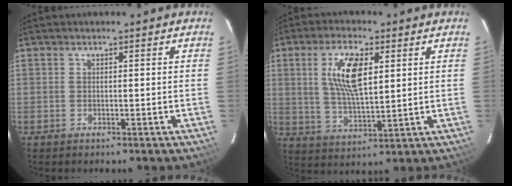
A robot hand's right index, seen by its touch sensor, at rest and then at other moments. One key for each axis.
{"total": 10.4, "fx": 3.2, "fy": 4.0, "fz": 9.0, "tx": -0.174, "ty": 0.005, "tz": 0.063}